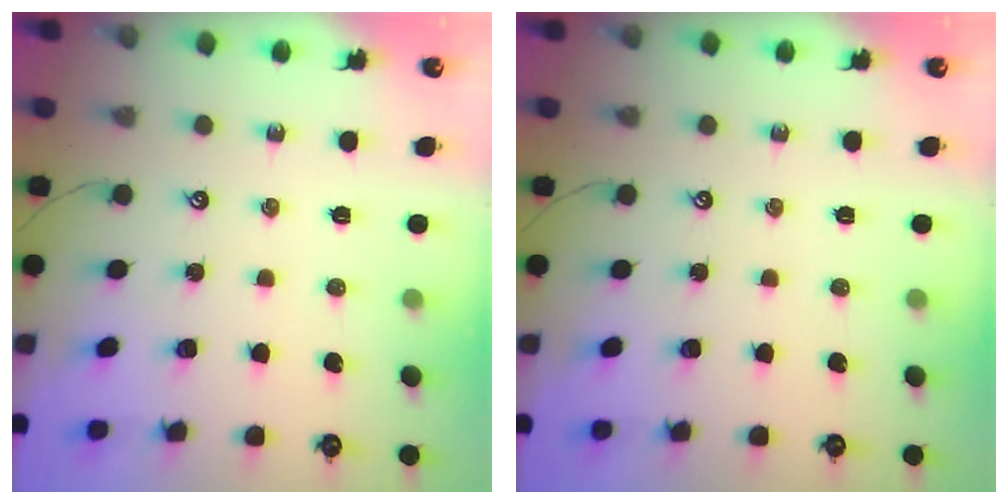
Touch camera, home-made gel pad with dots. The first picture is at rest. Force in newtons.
{"total": 0.0}